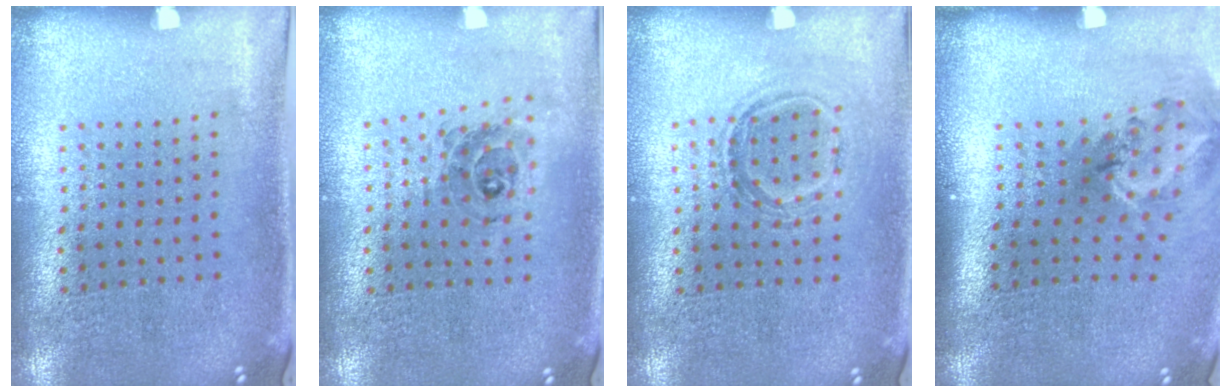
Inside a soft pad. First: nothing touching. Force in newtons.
{"total": 0.5, "press": 0.5, "slide": 0.2}
{"total": 1.1, "press": 0.9, "slide": 0.6}
{"total": 1.7, "press": 1.2, "slide": 1.2}